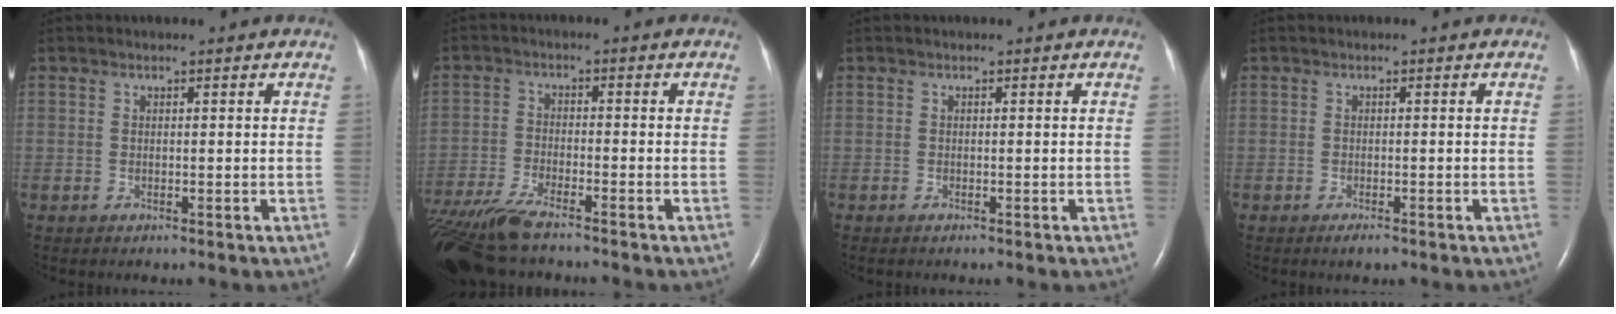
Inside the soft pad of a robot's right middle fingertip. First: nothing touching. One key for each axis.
{"total": 10.7, "fx": -8.9, "fy": 1.5, "fz": 5.8, "tx": -0.113, "ty": -0.027, "tz": -0.156}
{"total": 0.0}
{"total": 1.3, "fx": -0.9, "fy": 0.4, "fz": 0.8, "tx": -0.017, "ty": -0.002, "tz": -0.012}